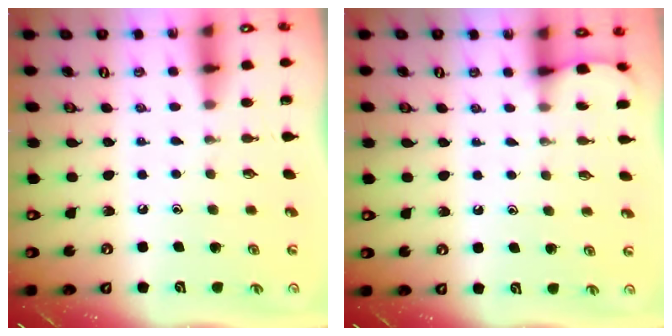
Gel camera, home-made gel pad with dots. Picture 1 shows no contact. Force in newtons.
{"total": 2.5, "press": 2.5, "slide": 0.3}